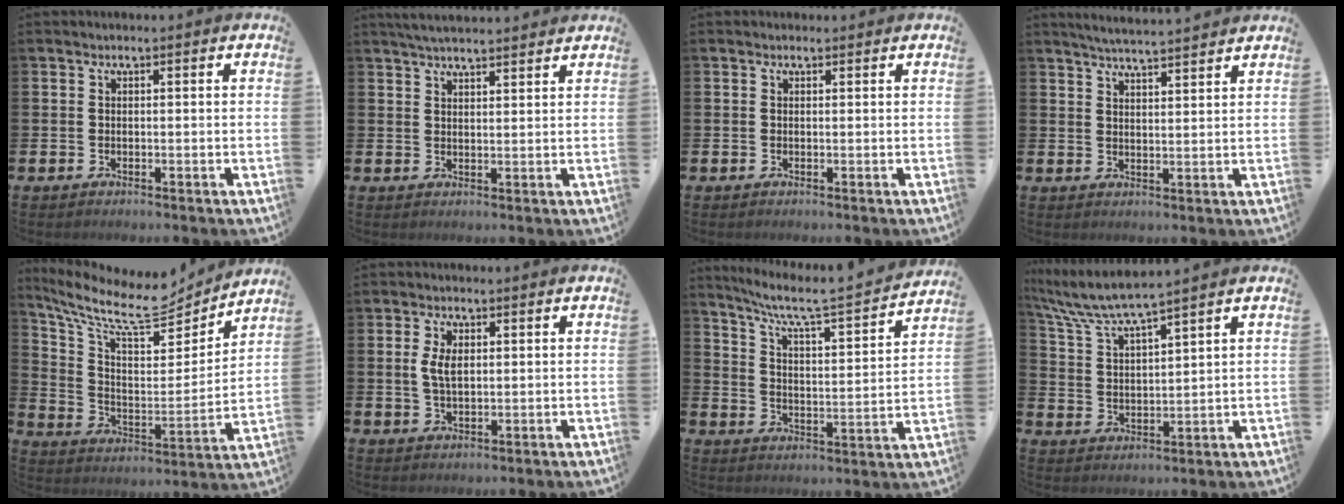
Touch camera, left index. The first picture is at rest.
{"total": 3.6, "force": [3.6, 0.2, 0.6], "torque": [-0.019, -0.014, 0.065]}
{"total": 0.6, "force": [0.5, 0.4, 0.1], "torque": [0.007, 0.001, 0.006]}
{"total": 4.7, "force": [4.6, -0.4, 0.8], "torque": [-0.023, -0.024, 0.081]}
{"total": 11.3, "force": [9.4, 3.3, 5.3], "torque": [-0.131, -0.064, 0.156]}
{"total": 3.5, "force": [1.1, 1.8, 2.8], "torque": [-0.048, 0.004, 0.016]}
{"total": 7.1, "force": [6.1, 0.6, 3.4], "torque": [-0.097, -0.048, 0.097]}
{"total": 6.0, "force": [5.5, 0.0, 2.2], "torque": [-0.069, -0.034, 0.093]}